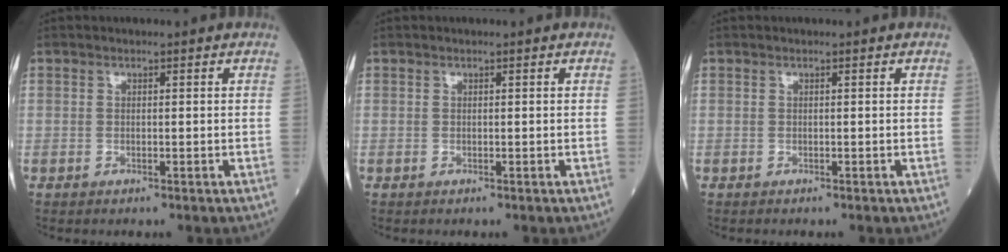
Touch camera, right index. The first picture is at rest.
{"total": 0.0}
{"total": 0.0}